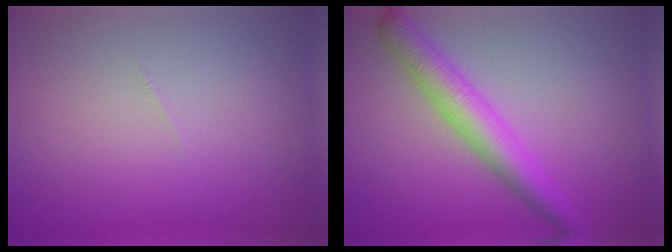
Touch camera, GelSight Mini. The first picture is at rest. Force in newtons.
{"total": 4.2, "press": 4.2, "slide": 0.1}